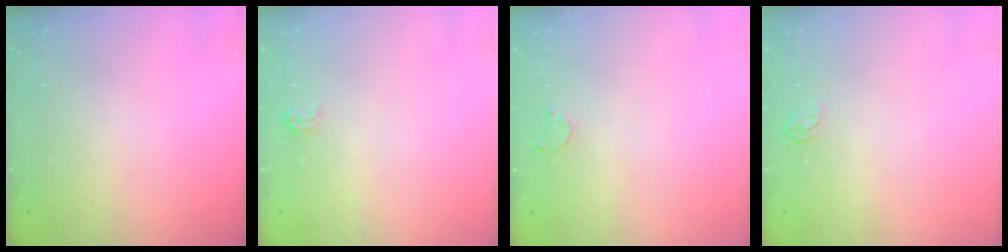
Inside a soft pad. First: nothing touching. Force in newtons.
{"total": 2.9, "press": 2.9, "slide": 0.1}
{"total": 2.2, "press": 2.2, "slide": 0.3}
{"total": 2.6, "press": 2.6, "slide": 0.4}